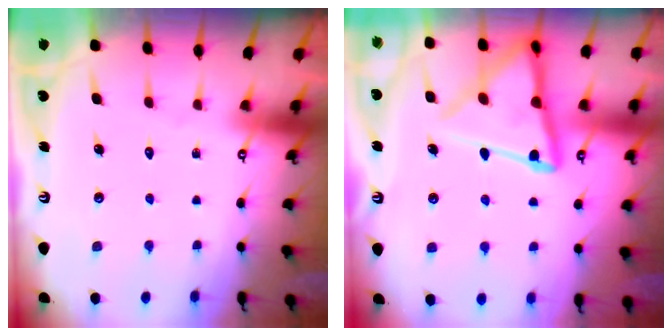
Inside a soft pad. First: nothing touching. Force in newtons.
{"total": 15.0, "press": 14.9, "slide": 1.1}